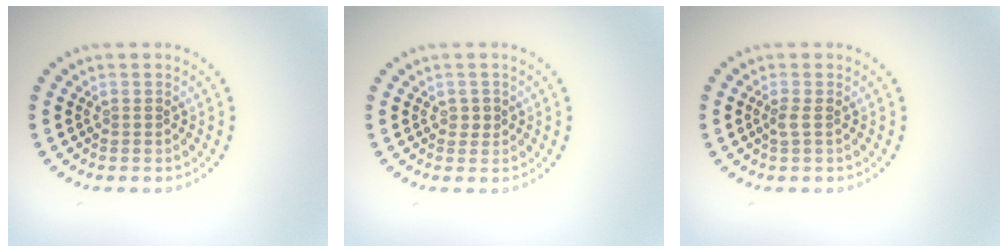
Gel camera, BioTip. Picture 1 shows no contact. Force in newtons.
{"total": 0.9, "press": 0.9, "slide": 0.2}
{"total": 0.9, "press": 0.6, "slide": 0.6}